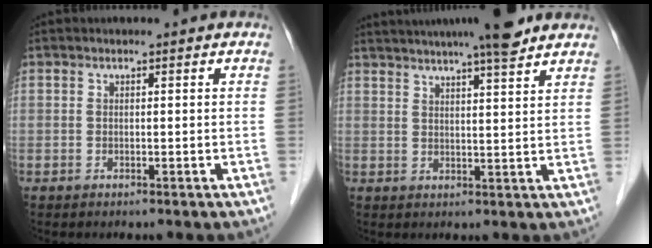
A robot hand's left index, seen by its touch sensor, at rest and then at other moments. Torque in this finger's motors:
{"motor_torque": [0.11, -0.33, 0.74, 0.17]}